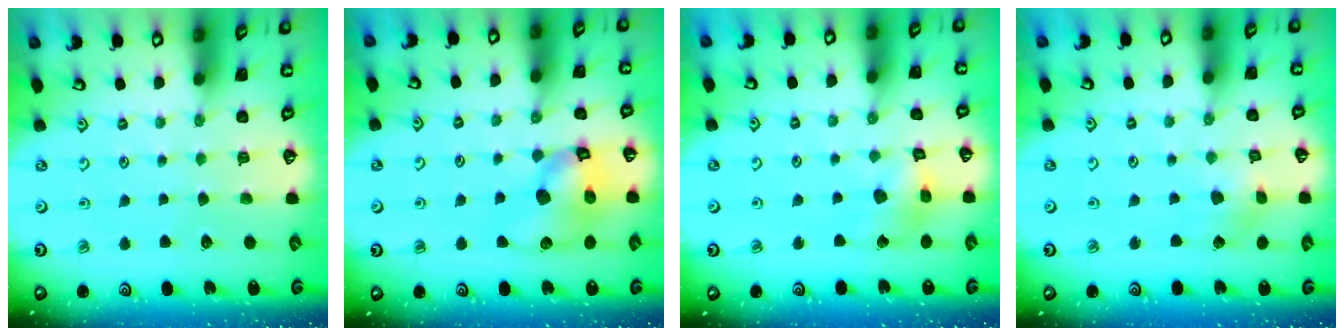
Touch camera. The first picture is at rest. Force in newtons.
{"total": 13.1, "press": 13.0, "slide": 1.8}
{"total": 8.0, "press": 8.0, "slide": 0.7}
{"total": 3.6, "press": 3.6, "slide": 0.5}